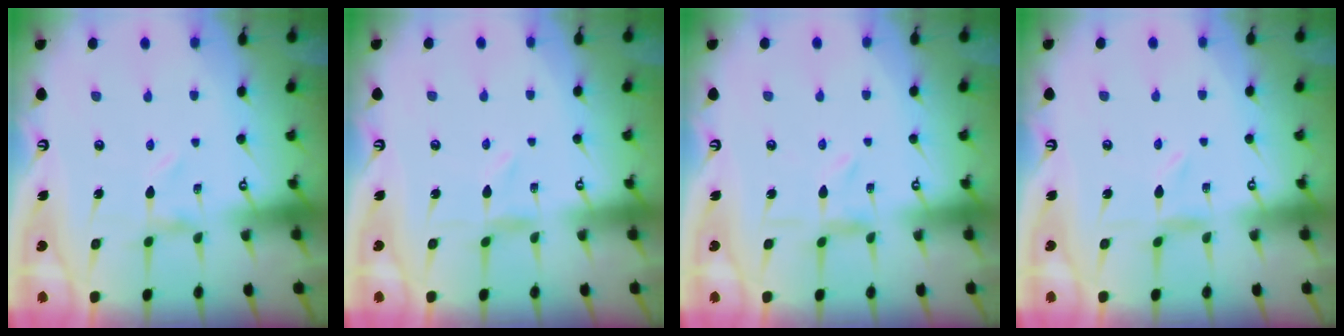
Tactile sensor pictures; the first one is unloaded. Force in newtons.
{"total": 0.7, "press": 0.7, "slide": 0.2}
{"total": 1.6, "press": 1.6, "slide": 0.2}
{"total": 0.6, "press": 0.6, "slide": 0.2}